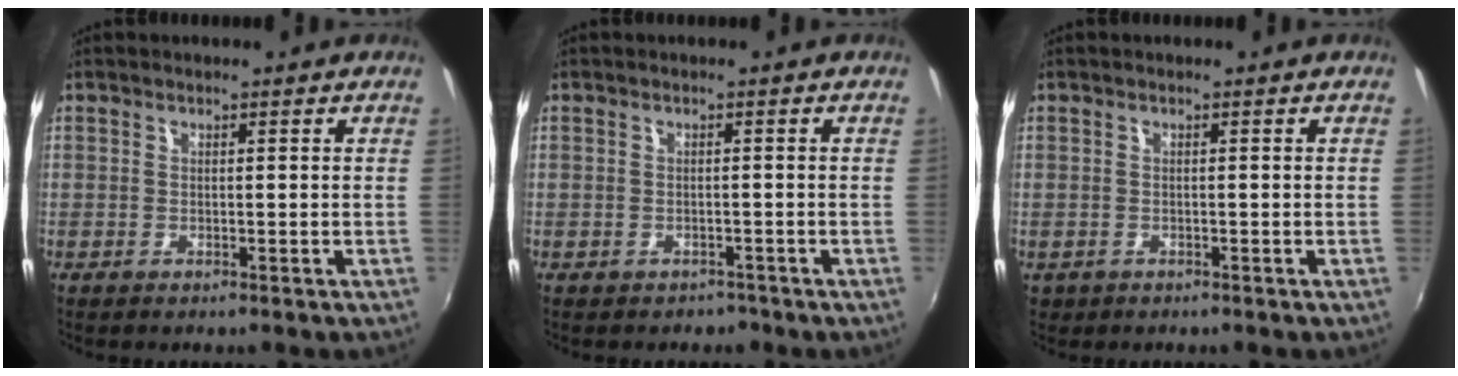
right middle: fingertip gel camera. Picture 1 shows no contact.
{"total": 2.1, "force": [-1.5, 1.5, 0.2], "torque": [-0.009, -0.003, -0.017]}
{"total": 1.5, "force": [-0.5, 1.3, 0.5], "torque": [-0.014, -0.003, -0.005]}